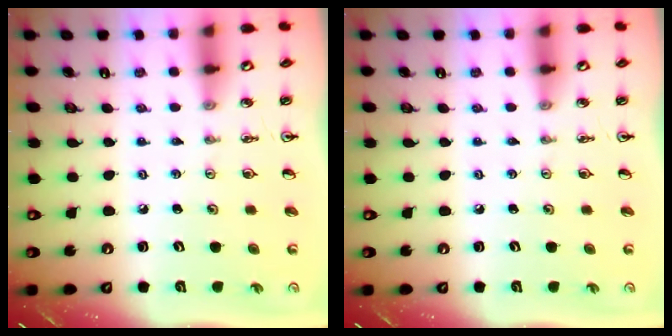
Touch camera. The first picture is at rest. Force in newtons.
{"total": 0.0}